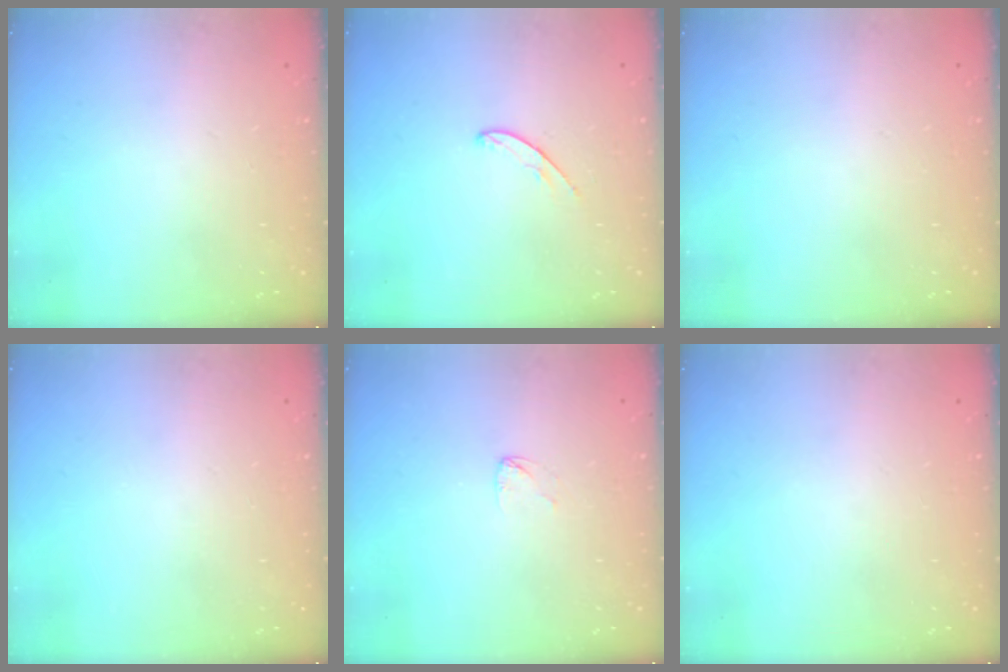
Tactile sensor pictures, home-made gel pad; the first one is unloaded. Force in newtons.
{"total": 5.0, "press": 4.9, "slide": 0.4}
{"total": 0.0}
{"total": 0.0}
{"total": 2.4, "press": 2.4, "slide": 0.2}
{"total": 0.0}